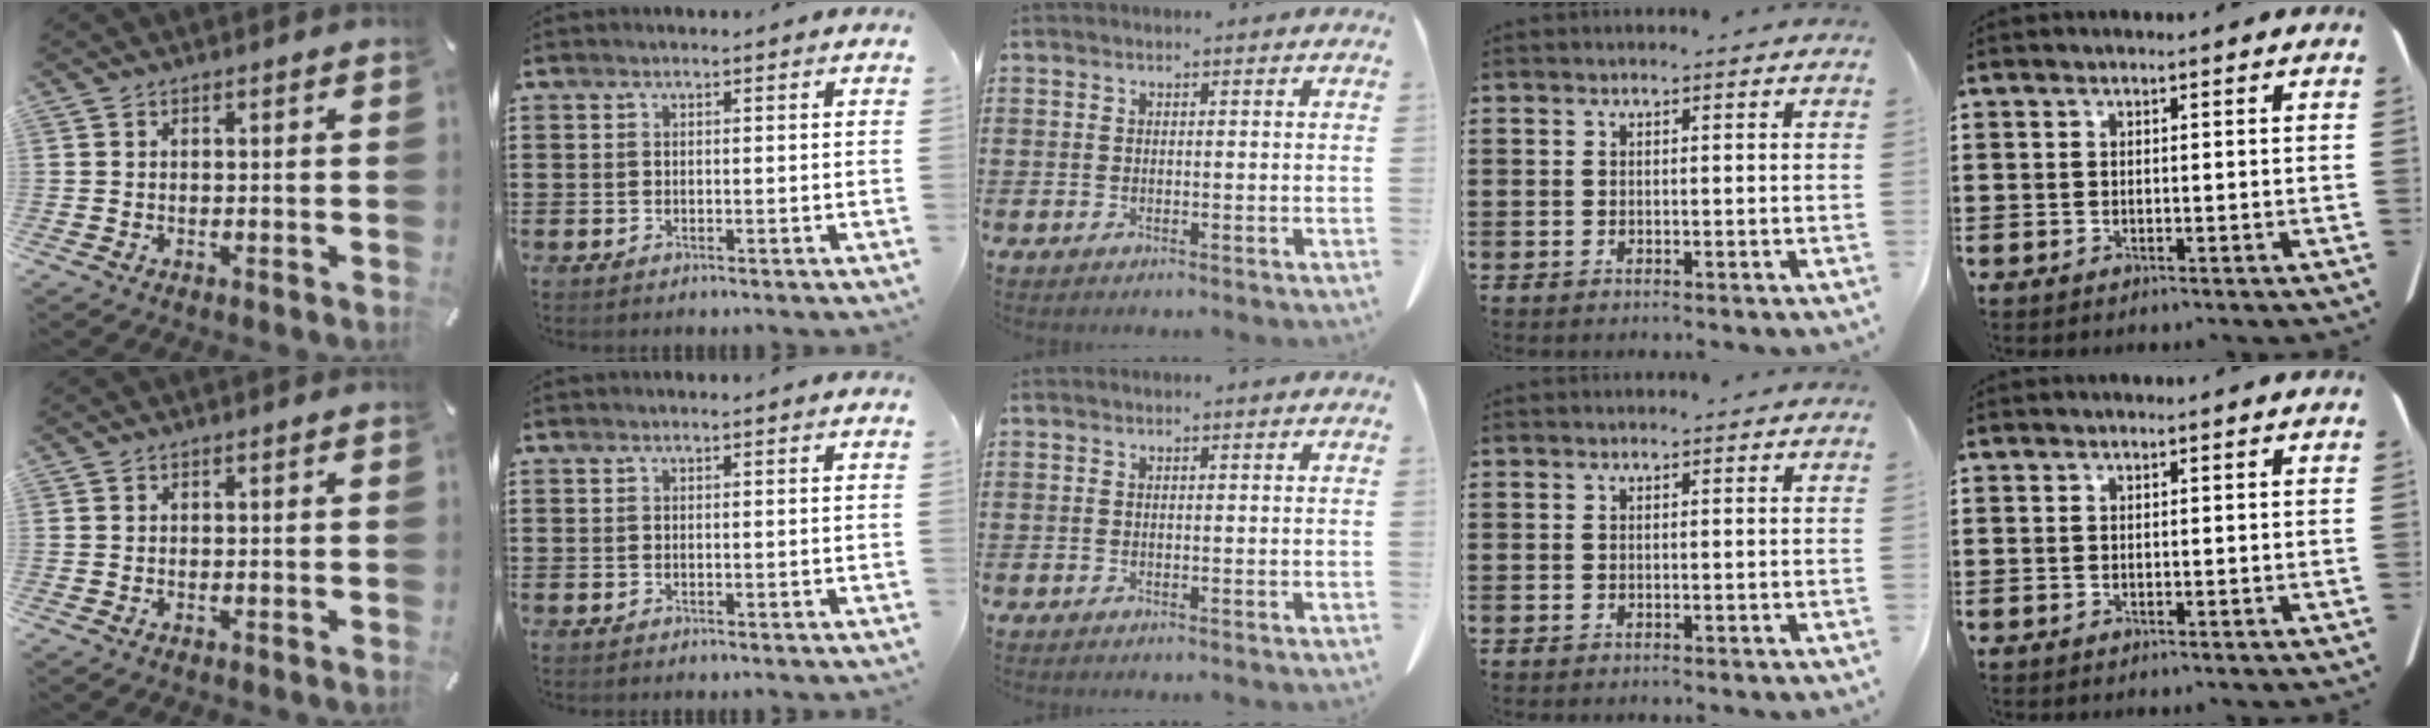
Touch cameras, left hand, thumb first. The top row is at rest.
{}